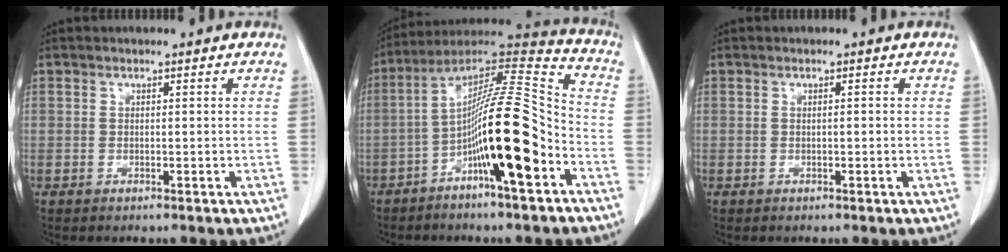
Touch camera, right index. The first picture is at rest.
{"total": 16.8, "force": [-6.0, 1.7, 15.6], "torque": [-0.275, 0.014, -0.102]}
{"total": 0.7, "force": [0.0, 0.1, 0.6], "torque": [-0.012, 0.002, 0.001]}